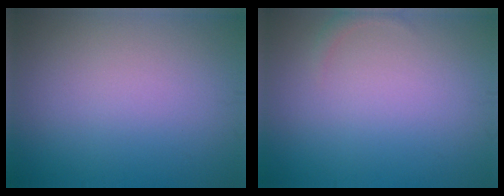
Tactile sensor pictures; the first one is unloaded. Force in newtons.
{"total": 0.7, "press": 0.7, "slide": 0.1}